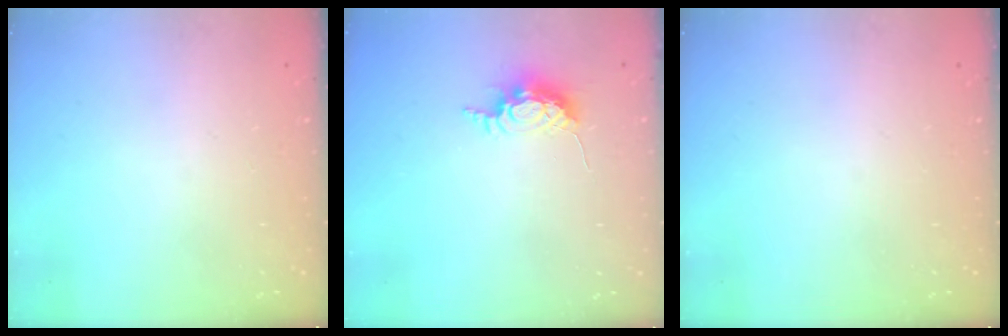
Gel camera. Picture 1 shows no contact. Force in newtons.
{"total": 7.2, "press": 7.1, "slide": 0.5}
{"total": 0.0}